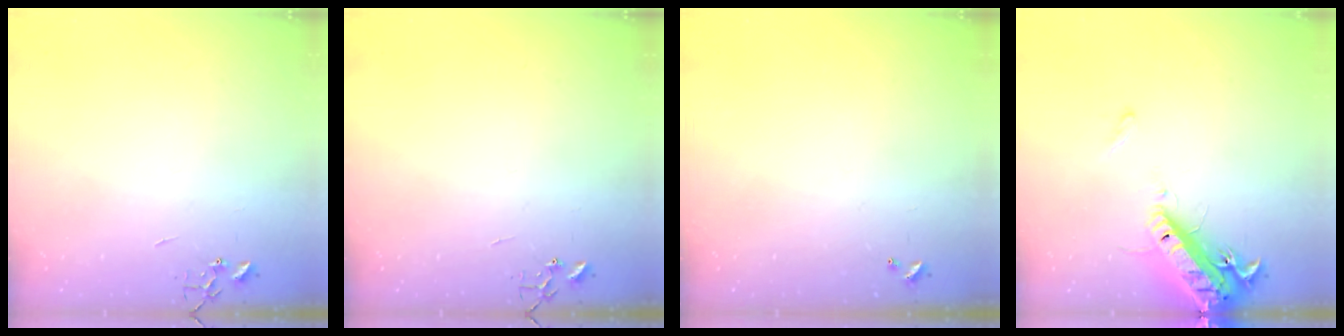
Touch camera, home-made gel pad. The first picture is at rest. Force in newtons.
{"total": 0.0}
{"total": 0.0}
{"total": 16.2, "press": 15.7, "slide": 3.6}